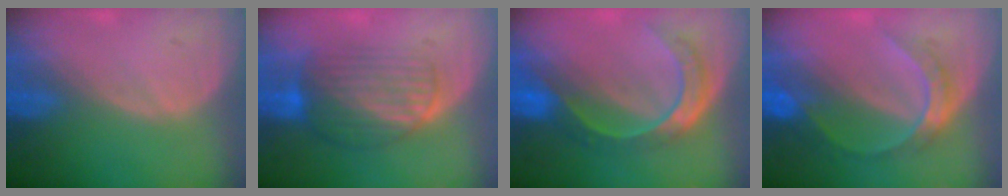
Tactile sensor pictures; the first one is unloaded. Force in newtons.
{"total": 7.6, "press": 7.0, "slide": 3.1}
{"total": 8.3, "press": 7.0, "slide": 4.5}
{"total": 6.7, "press": 5.7, "slide": 3.4}